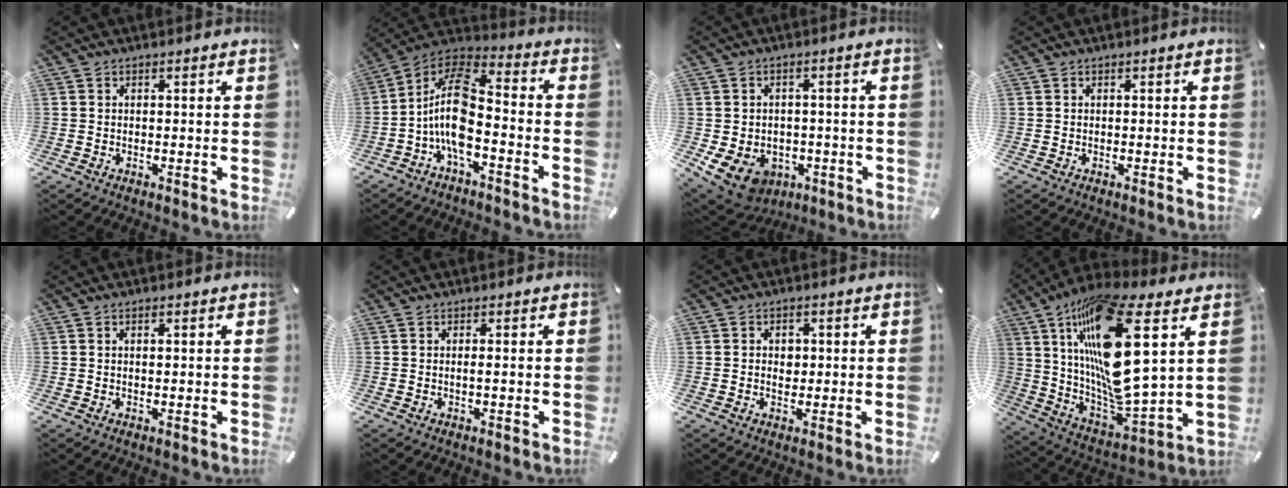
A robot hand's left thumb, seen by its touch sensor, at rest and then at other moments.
{"total": 12.8, "force": [-4.0, 6.2, 10.4], "torque": [-0.224, 0.006, -0.075]}
{"total": 8.9, "force": [-3.5, 7.1, 4.0], "torque": [-0.096, 0.007, -0.060]}
{"total": 0.0}
{"total": 0.8, "force": [0.2, 0.2, 0.7], "torque": [-0.013, 0.000, 0.003]}
{"total": 1.1, "force": [-0.1, 0.1, 1.1], "torque": [-0.021, -0.003, -0.001]}
{"total": 3.1, "force": [0.1, 2.5, 1.9], "torque": [-0.015, -0.005, -0.005]}
{"total": 23.4, "force": [9.3, 6.0, 20.7], "torque": [-0.422, -0.068, 0.147]}